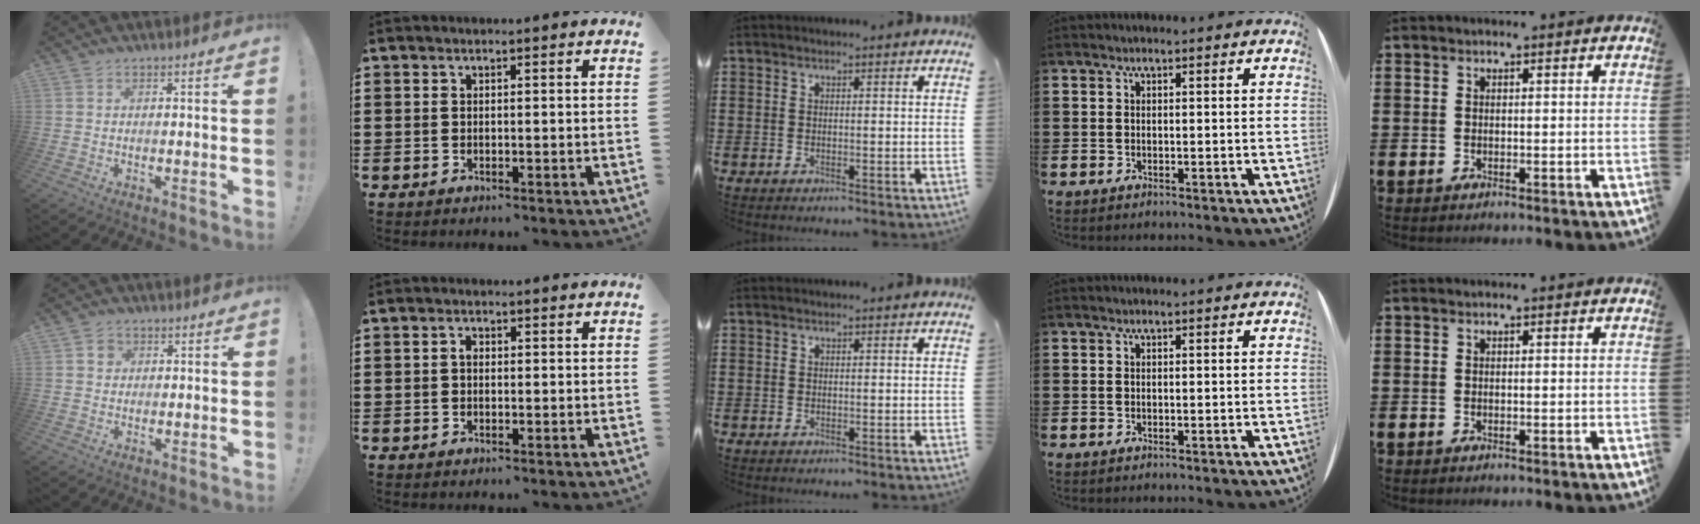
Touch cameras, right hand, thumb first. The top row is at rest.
{"thumb": {"total": 2.6, "force": [0.8, 2.4, 0.8], "torque": [-0.005, 0.002, 0.012]}, "index": {"total": 1.2, "force": [-0.1, 0.8, 1.0], "torque": [-0.019, 0.003, -0.003]}}